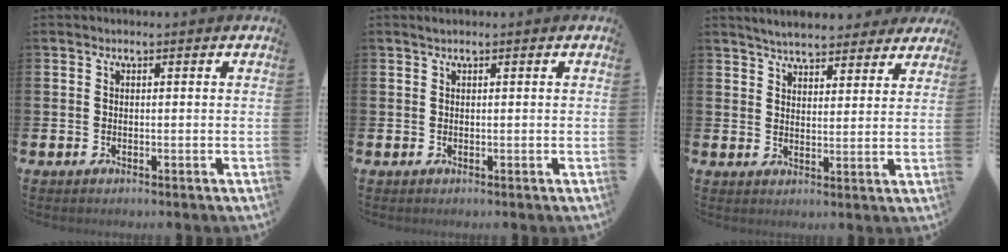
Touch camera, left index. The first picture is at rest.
{"total": 0.6, "force": [0.4, 0.0, 0.3], "torque": [-0.003, 0.001, 0.007]}
{"total": 5.5, "force": [5.3, 1.1, 0.9], "torque": [-0.022, -0.028, 0.093]}